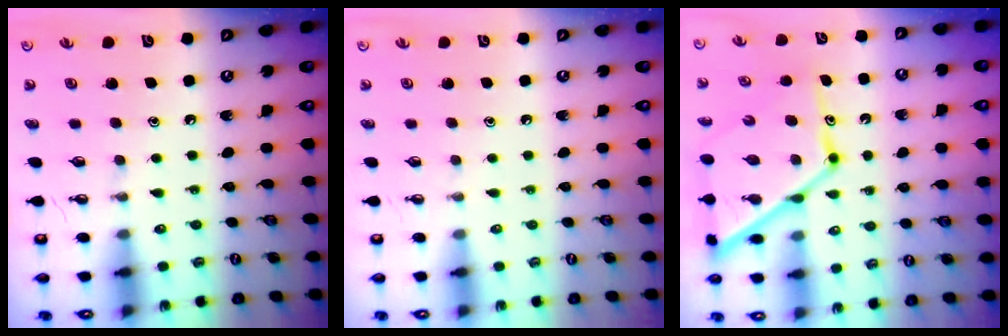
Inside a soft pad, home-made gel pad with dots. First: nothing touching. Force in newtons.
{"total": 0.0}
{"total": 17.3, "press": 17.2, "slide": 1.4}